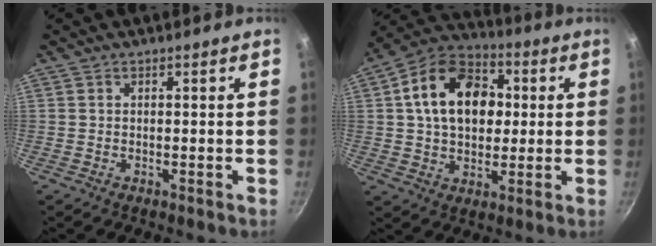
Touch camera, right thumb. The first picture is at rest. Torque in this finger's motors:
{"motor_torque": [0.02, 0.54, 0.49, -0.13, 0.16]}